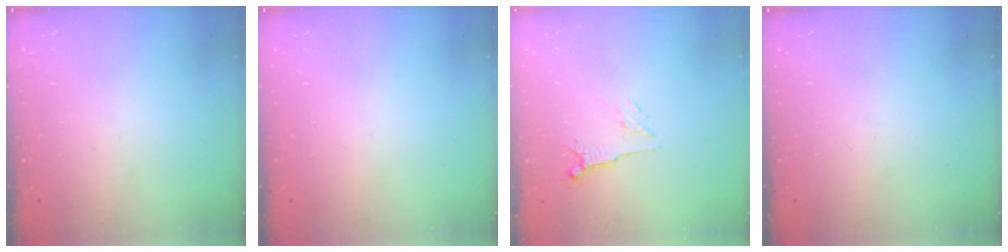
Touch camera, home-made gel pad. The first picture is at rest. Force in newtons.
{"total": 0.0}
{"total": 4.1, "press": 4.0, "slide": 0.5}
{"total": 0.0}